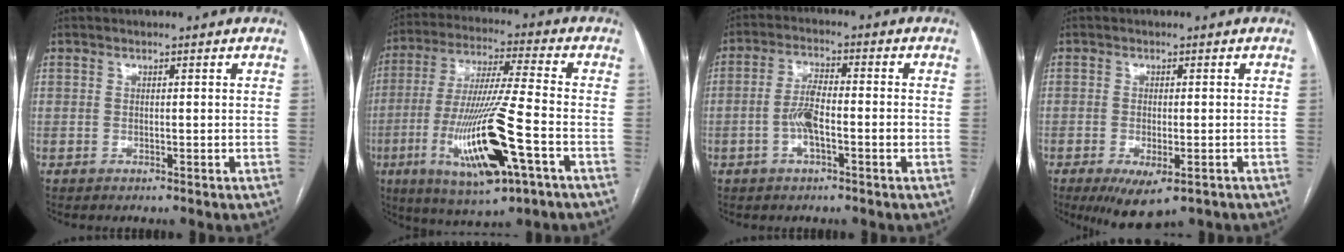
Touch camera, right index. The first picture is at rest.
{"total": 18.0, "force": [-6.2, 1.5, 16.9], "torque": [-0.349, -0.028, -0.106]}
{"total": 5.7, "force": [-1.6, 1.5, 5.3], "torque": [-0.111, 0.011, -0.031]}
{"total": 6.8, "force": [-3.9, 2.5, 5.1], "torque": [-0.075, -0.015, -0.055]}